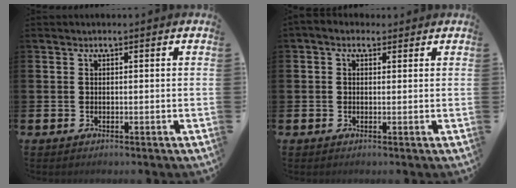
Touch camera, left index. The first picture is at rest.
{"total": 1.5, "force": [0.7, 1.2, 0.5], "torque": [-0.004, 0.008, 0.009]}